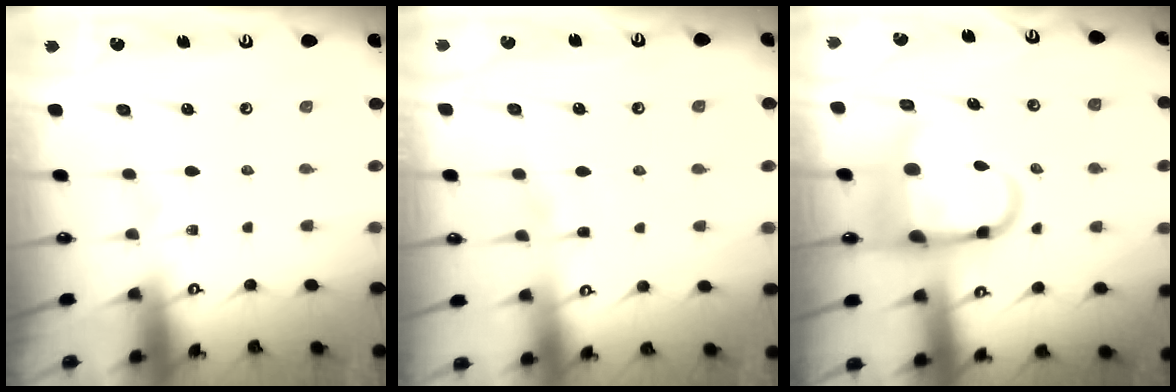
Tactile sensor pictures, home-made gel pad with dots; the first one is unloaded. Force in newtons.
{"total": 1.7, "press": 1.7, "slide": 0.4}
{"total": 13.3, "press": 12.9, "slide": 3.0}